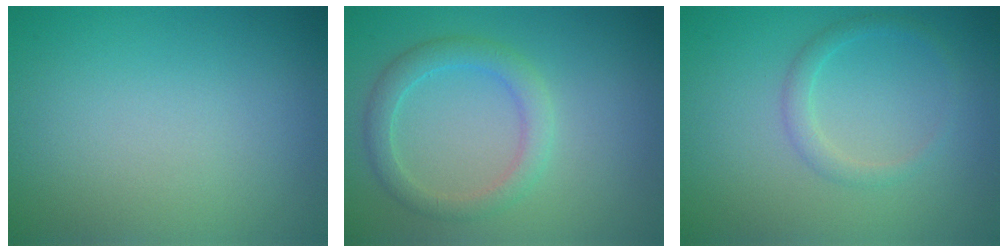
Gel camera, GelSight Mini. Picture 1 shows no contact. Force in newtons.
{"total": 2.8, "press": 2.8, "slide": 0.1}
{"total": 1.5, "press": 1.5, "slide": 0.1}